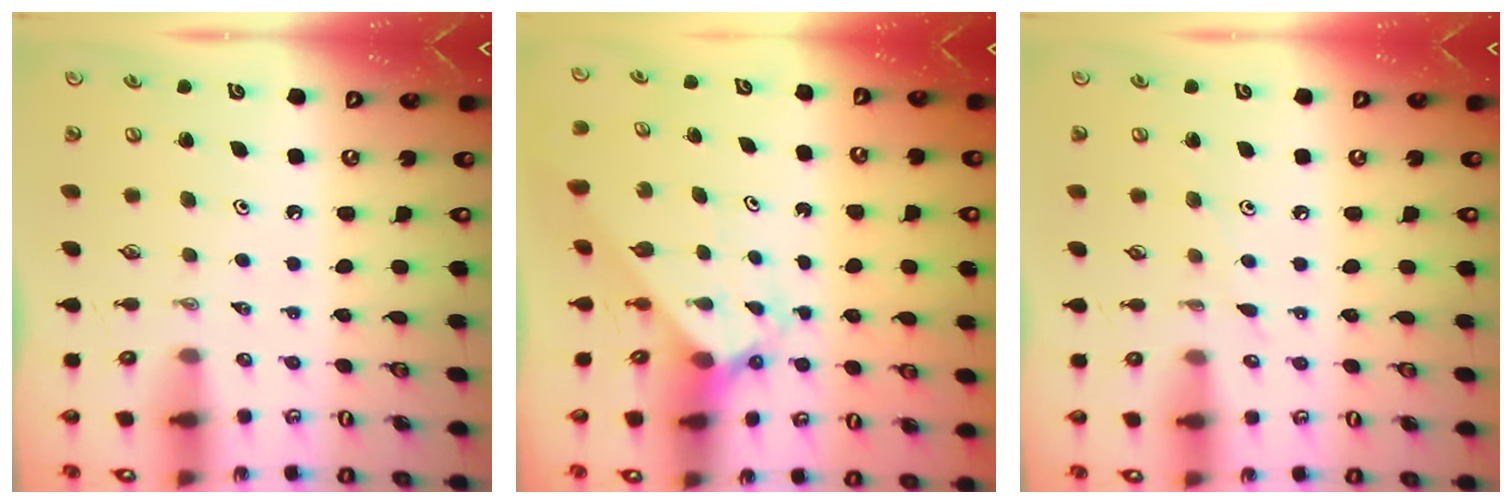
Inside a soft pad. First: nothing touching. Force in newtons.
{"total": 2.1, "press": 2.1, "slide": 0.1}
{"total": 3.0, "press": 3.0, "slide": 0.4}